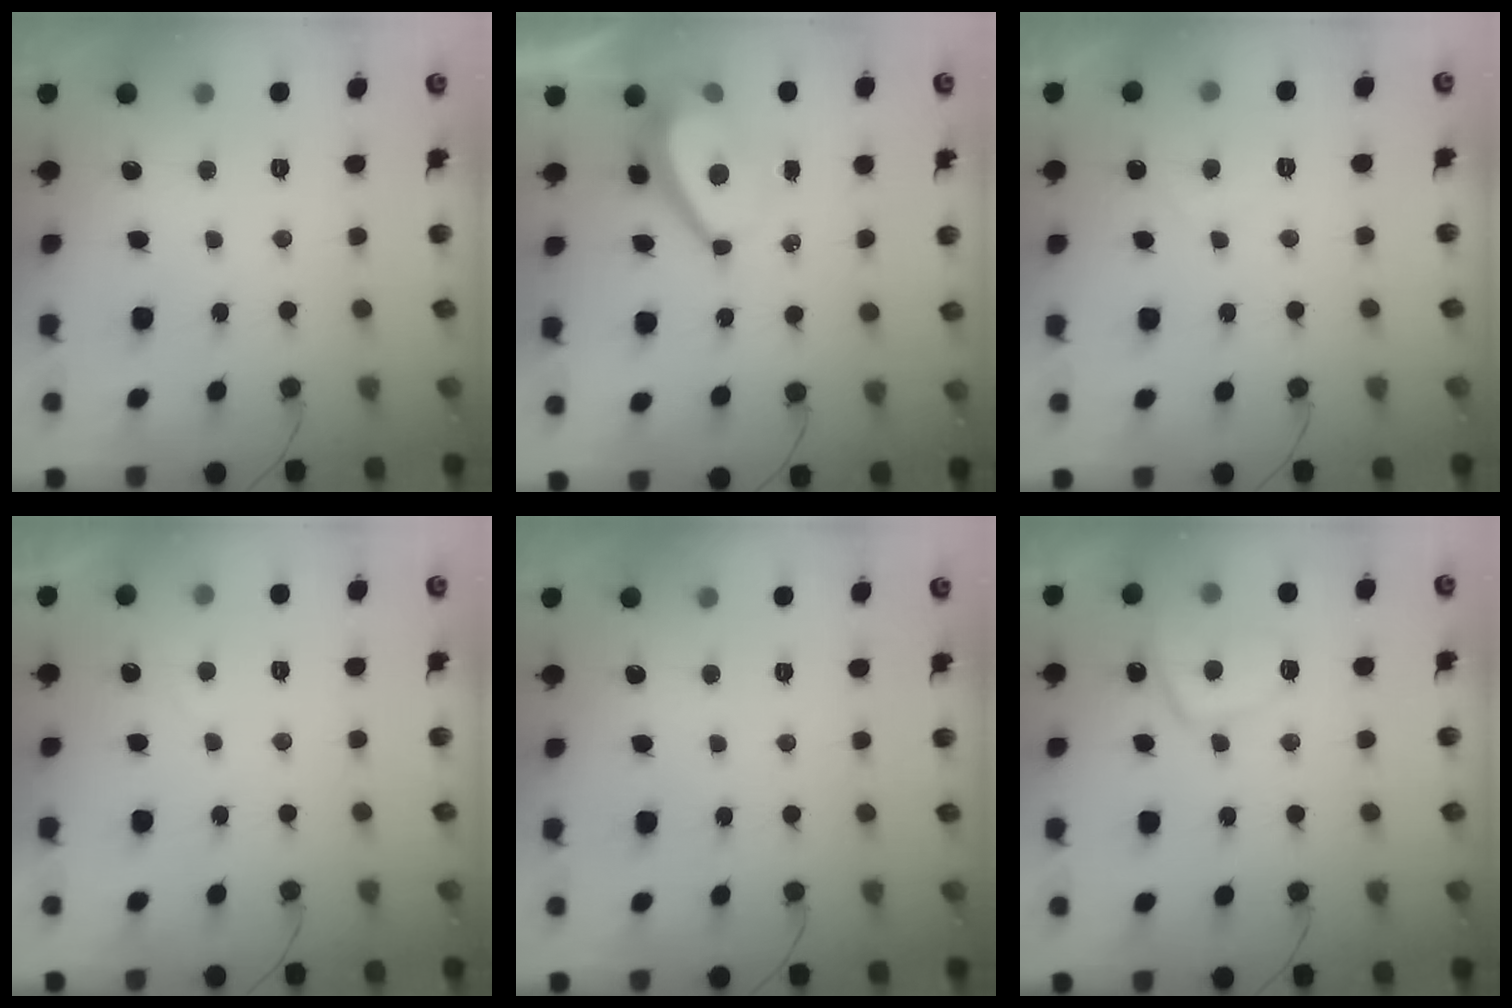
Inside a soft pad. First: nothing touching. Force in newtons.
{"total": 5.1, "press": 5.0, "slide": 0.6}
{"total": 1.5, "press": 1.4, "slide": 0.6}
{"total": 0.5, "press": 0.0, "slide": 0.5}
{"total": 0.0}
{"total": 9.3, "press": 9.2, "slide": 1.2}